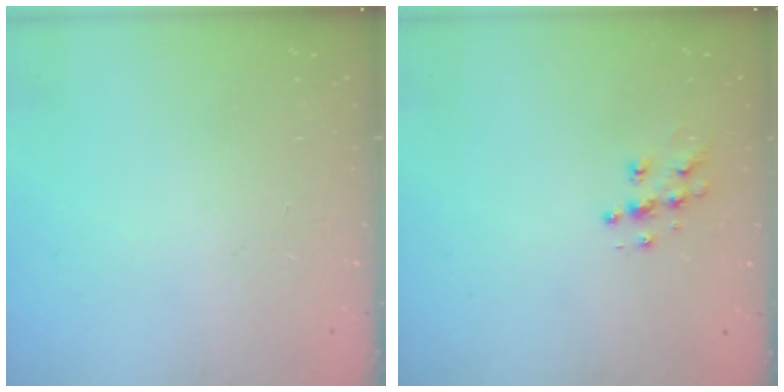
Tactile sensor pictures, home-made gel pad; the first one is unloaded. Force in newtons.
{"total": 8.0, "press": 8.0, "slide": 0.4}